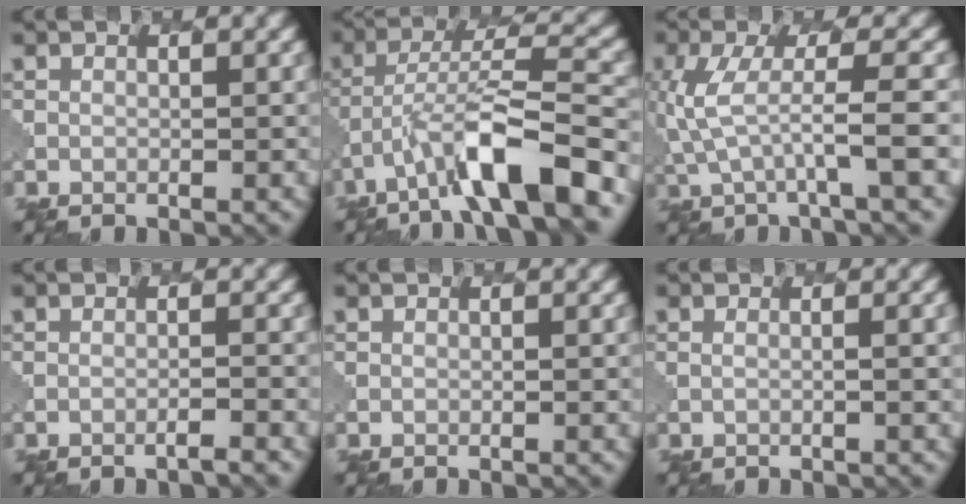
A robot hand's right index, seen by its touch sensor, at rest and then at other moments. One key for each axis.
{"total": 8.9, "fx": -5.0, "fy": 1.8, "fz": 7.1, "tx": -0.126, "ty": 0.014, "tz": -0.082}
{"total": 5.1, "fx": -0.1, "fy": 0.9, "fz": 5.0, "tx": -0.113, "ty": 0.006, "tz": -0.001}
{"total": 1.2, "fx": -0.8, "fy": 0.1, "fz": 0.9, "tx": 0.000, "ty": 0.002, "tz": -0.021}
{"total": 0.0}
{"total": 1.7, "fx": 0.4, "fy": 0.7, "fz": 1.5, "tx": -0.013, "ty": -0.005, "tz": -0.007}